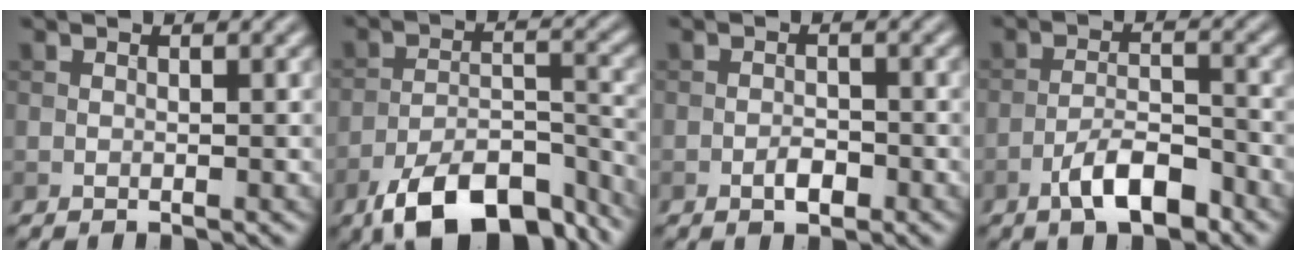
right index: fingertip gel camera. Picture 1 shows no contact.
{"total": 11.5, "force": [-8.4, 4.5, 6.4], "torque": [-0.106, -0.006, -0.141]}
{"total": 1.8, "force": [-0.9, 0.8, 1.3], "torque": [-0.020, 0.001, -0.018]}
{"total": 5.0, "force": [-3.1, 1.7, 3.5], "torque": [-0.060, 0.008, -0.057]}